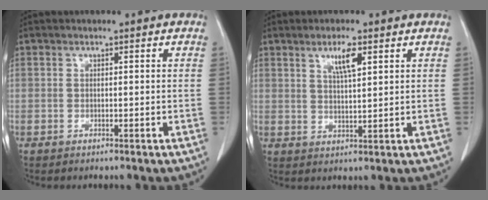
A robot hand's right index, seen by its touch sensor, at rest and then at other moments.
{"total": 4.5, "force": [2.3, 0.6, 3.8], "torque": [-0.070, 0.000, 0.042]}